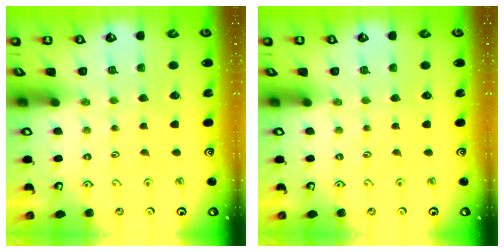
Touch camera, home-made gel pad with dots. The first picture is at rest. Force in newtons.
{"total": 0.0}